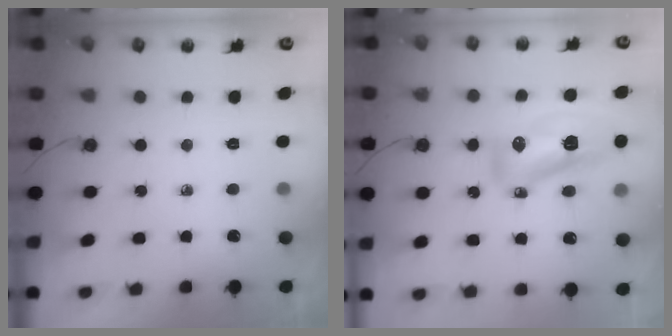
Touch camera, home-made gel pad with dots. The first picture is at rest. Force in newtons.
{"total": 13.9, "press": 13.8, "slide": 1.8}